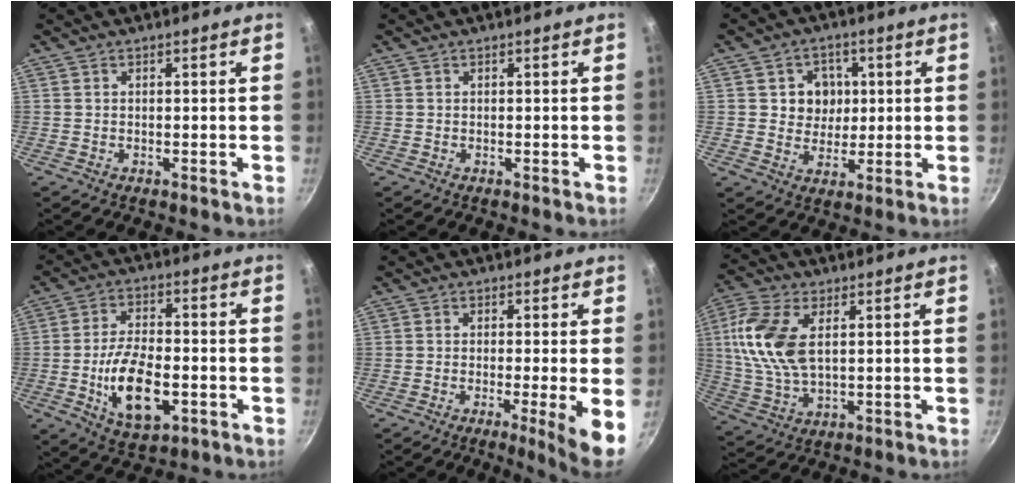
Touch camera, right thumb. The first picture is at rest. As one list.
[{"total": 0.0}, {"total": 7.0, "force": [1.2, 6.4, 2.6], "torque": [-0.003, -0.005, 0.018]}, {"total": 13.6, "force": [-3.4, 6.9, 11.2], "torque": [-0.191, 0.014, -0.055]}, {"total": 7.1, "force": [-1.7, 0.3, 6.8], "torque": [-0.100, -0.006, -0.028]}, {"total": 13.2, "force": [3.0, 7.1, 10.7], "torque": [-0.217, -0.002, 0.058]}]